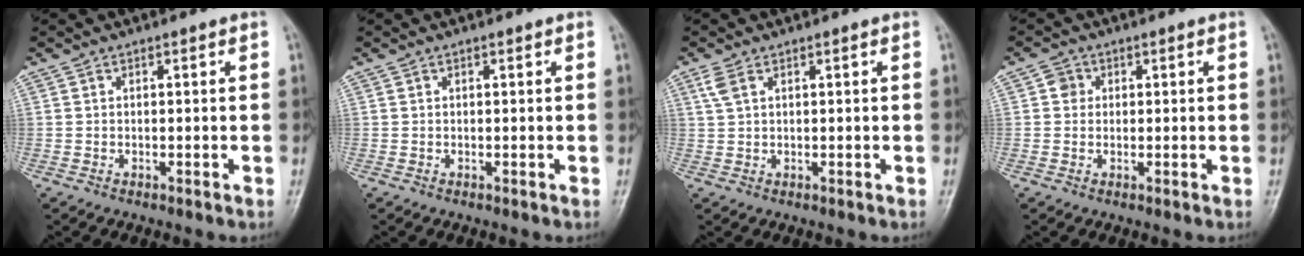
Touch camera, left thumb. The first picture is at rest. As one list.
[{"total": 0.0}, {"total": 2.4, "force": [1.2, 1.2, 1.7], "torque": [-0.044, 0.011, 0.032]}, {"total": 2.2, "force": [0.4, 2.1, 0.7], "torque": [0.002, 0.003, 0.000]}]